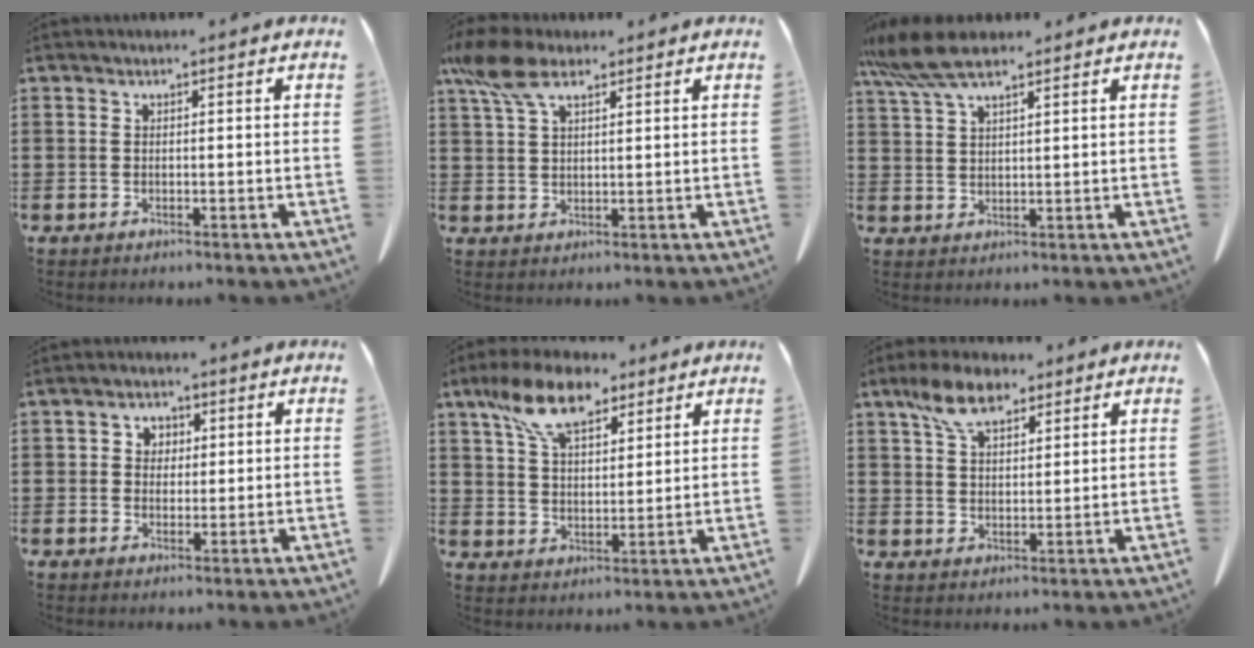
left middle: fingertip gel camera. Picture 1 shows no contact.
{"total": 7.5, "force": [4.5, 3.1, 5.1], "torque": [-0.127, -0.004, 0.081]}
{"total": 7.4, "force": [5.4, 1.6, 4.7], "torque": [-0.113, -0.008, 0.100]}
{"total": 2.4, "force": [0.7, 2.2, 0.7], "torque": [-0.024, 0.009, 0.011]}
{"total": 10.9, "force": [7.3, 4.7, 6.5], "torque": [-0.148, -0.002, 0.139]}
{"total": 7.6, "force": [5.1, 3.6, 4.3], "torque": [-0.101, 0.004, 0.095]}